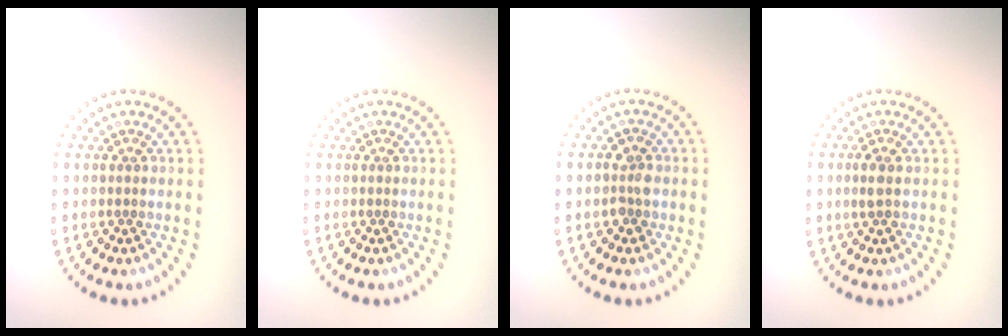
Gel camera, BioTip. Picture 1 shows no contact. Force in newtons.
{"total": 0.0}
{"total": 1.6, "press": 1.5, "slide": 0.5}
{"total": 1.3, "press": 1.2, "slide": 0.3}